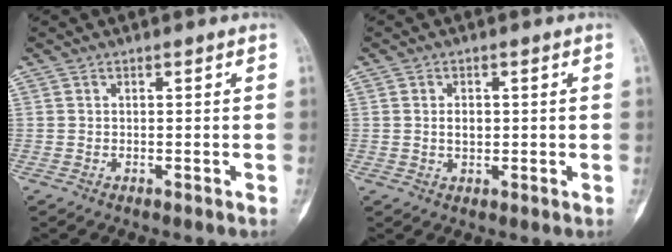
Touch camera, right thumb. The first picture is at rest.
{"total": 2.5, "force": [0.2, 1.8, 1.7], "torque": [-0.023, 0.001, 0.004]}